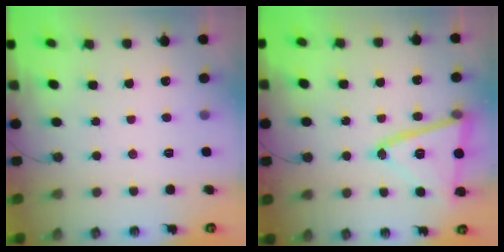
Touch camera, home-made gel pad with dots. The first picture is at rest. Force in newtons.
{"total": 18.7, "press": 18.6, "slide": 2.1}